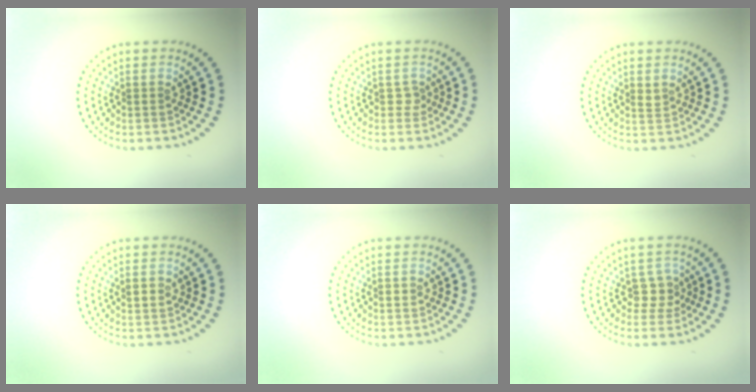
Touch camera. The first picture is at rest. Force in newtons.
{"total": 0.9, "press": 0.7, "slide": 0.5}
{"total": 0.7, "press": 0.6, "slide": 0.3}
{"total": 1.0, "press": 0.9, "slide": 0.3}
{"total": 0.7, "press": 0.7, "slide": 0.0}
{"total": 1.8, "press": 1.4, "slide": 1.2}